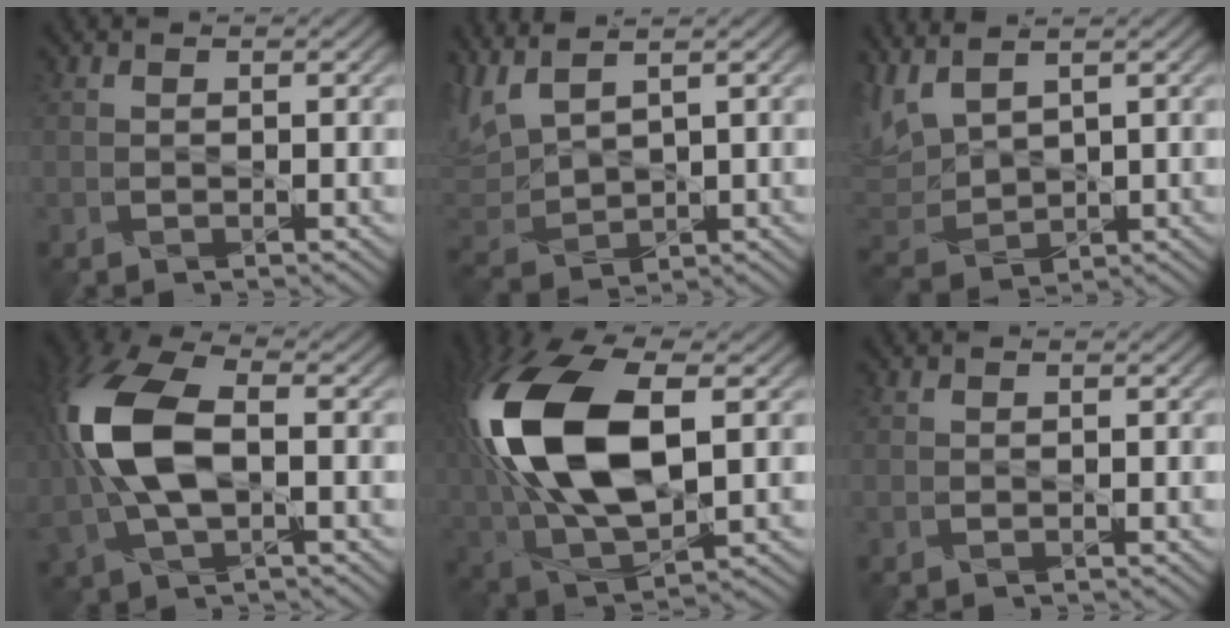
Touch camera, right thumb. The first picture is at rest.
{"total": 6.9, "force": [4.2, 2.6, 4.8], "torque": [-0.147, 0.014, 0.083]}
{"total": 7.0, "force": [4.0, 3.1, 4.9], "torque": [-0.151, 0.013, 0.081]}
{"total": 12.8, "force": [0.1, 6.7, 10.9], "torque": [-0.272, 0.014, -0.003]}
{"total": 18.5, "force": [2.4, 9.7, 15.6], "torque": [-0.360, 0.010, 0.040]}
{"total": 0.0}